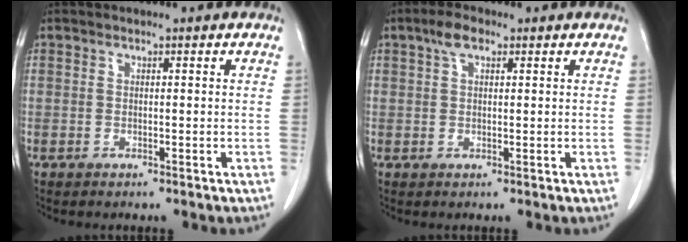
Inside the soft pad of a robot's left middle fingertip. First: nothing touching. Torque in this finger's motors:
{"motor_torque": [0.42, -0.31, -0.15, -0.03]}